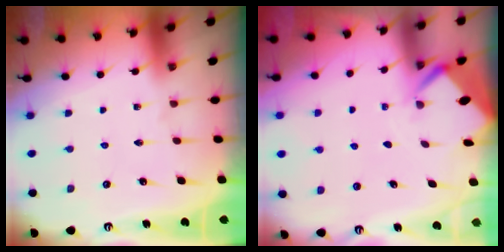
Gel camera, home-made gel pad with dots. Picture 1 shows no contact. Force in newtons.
{"total": 2.9, "press": 2.9, "slide": 0.4}